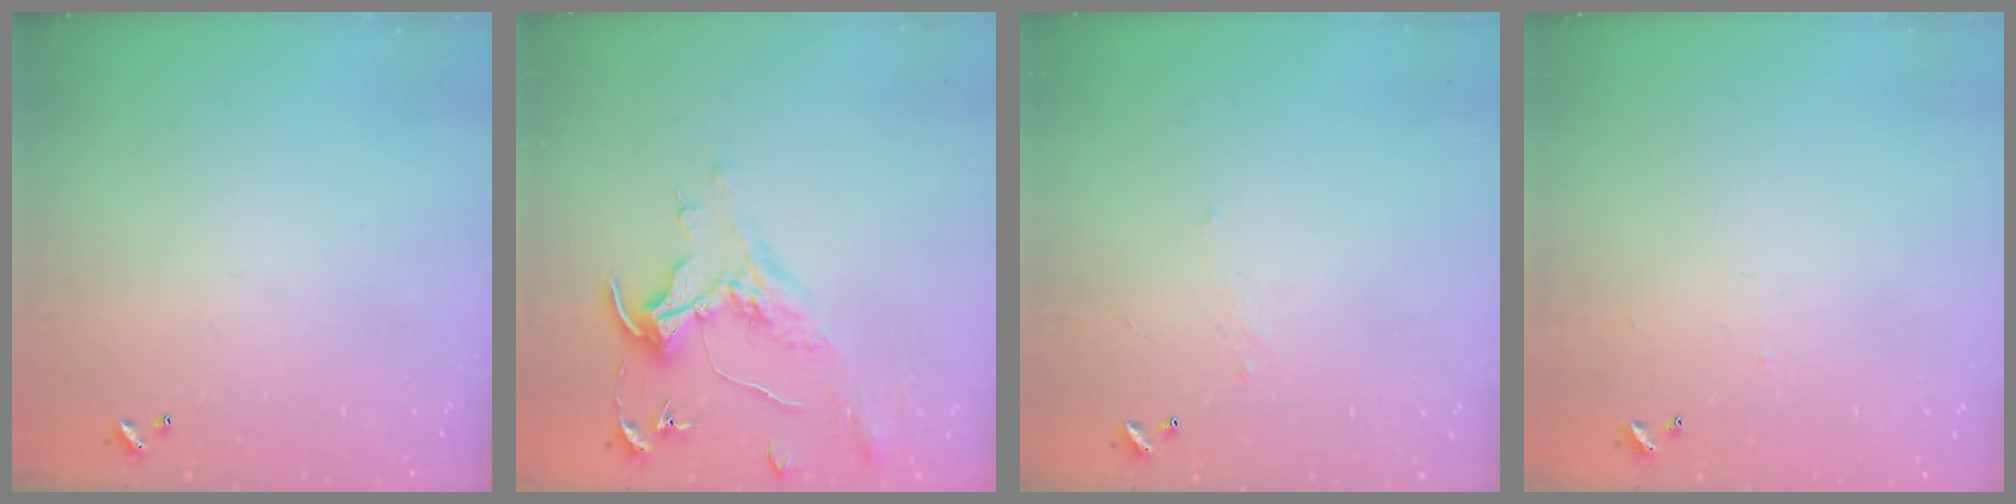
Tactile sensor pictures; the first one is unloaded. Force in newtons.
{"total": 1.6, "press": 1.4, "slide": 0.7}
{"total": 1.0, "press": 0.8, "slide": 0.5}
{"total": 0.5, "press": 0.3, "slide": 0.4}